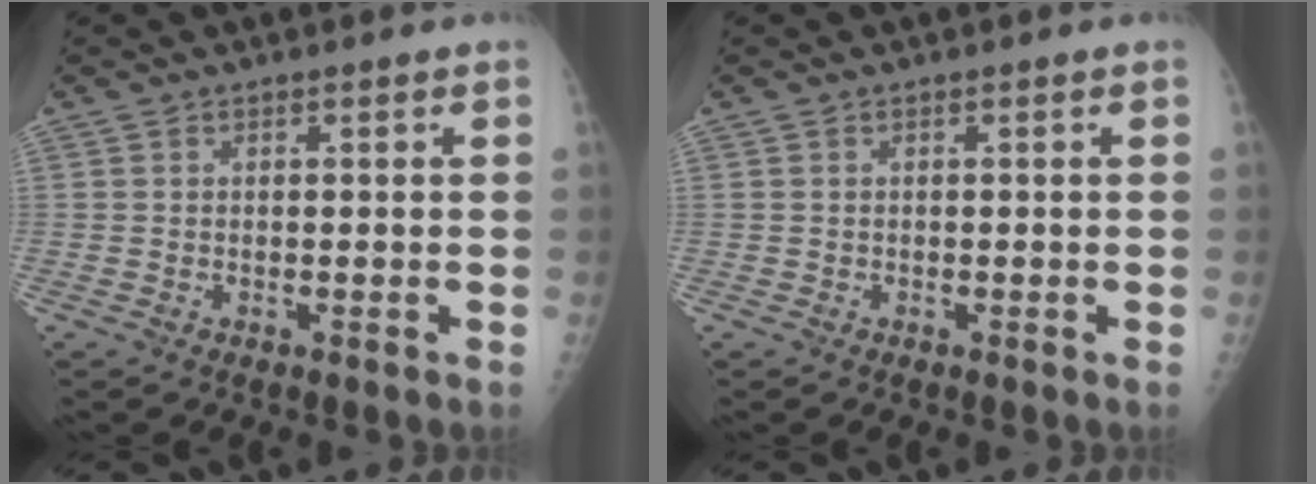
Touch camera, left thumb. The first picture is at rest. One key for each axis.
{"total": 0.0}